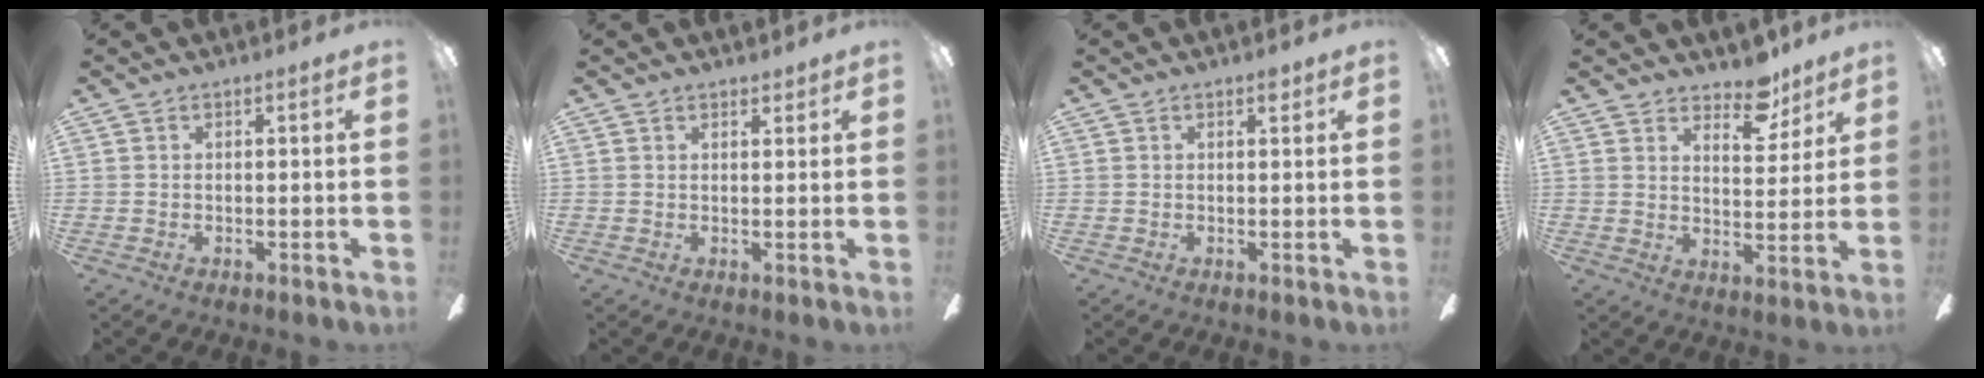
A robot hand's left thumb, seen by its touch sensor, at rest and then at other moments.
{"total": 1.6, "force": [1.4, 0.7, 0.3], "torque": [0.002, -0.003, 0.025]}
{"total": 1.5, "force": [1.2, 0.5, 0.9], "torque": [-0.002, -0.005, 0.017]}
{"total": 8.8, "force": [7.0, 3.9, 3.6], "torque": [-0.035, -0.041, 0.121]}